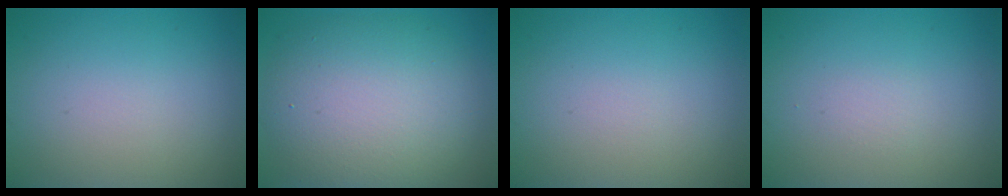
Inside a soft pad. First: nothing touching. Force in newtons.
{"total": 9.4, "press": 9.4, "slide": 0.5}
{"total": 0.0}
{"total": 0.7, "press": 0.7, "slide": 0.1}